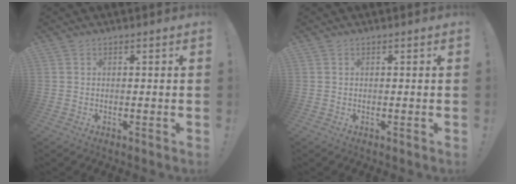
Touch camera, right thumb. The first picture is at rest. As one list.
[{"total": 0.0}]